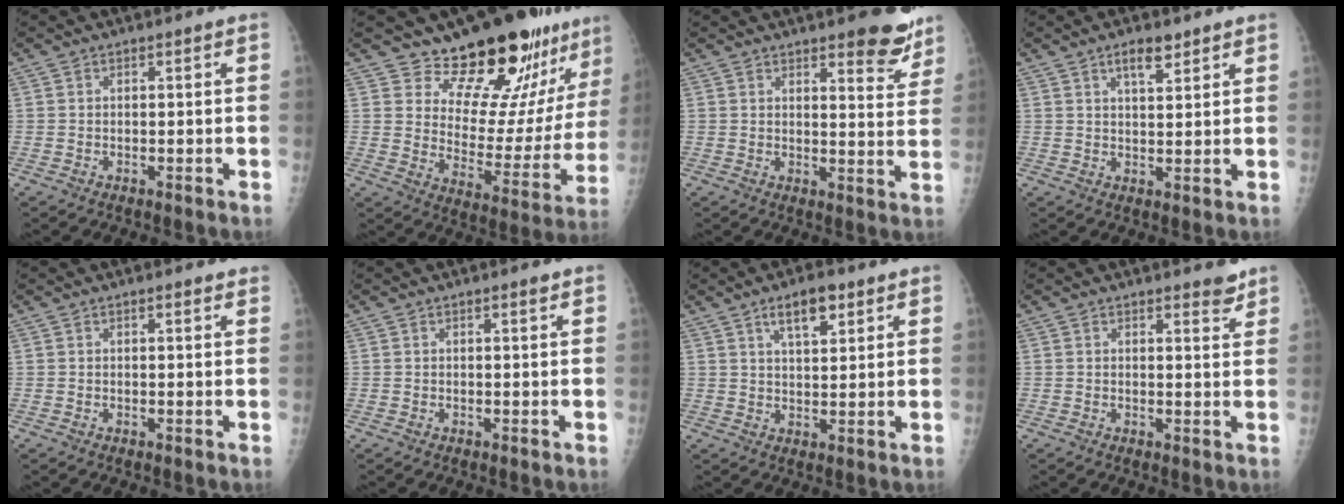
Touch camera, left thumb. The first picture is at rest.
{"total": 19.5, "force": [16.8, 6.2, 7.8], "torque": [-0.047, -0.146, 0.226]}
{"total": 8.3, "force": [6.1, 2.5, 5.0], "torque": [-0.032, -0.041, 0.074]}
{"total": 4.3, "force": [2.9, 1.6, 2.8], "torque": [-0.031, -0.017, 0.049]}
{"total": 1.3, "force": [0.9, 0.4, 0.8], "torque": [-0.010, -0.002, 0.011]}
{"total": 0.7, "force": [0.5, 0.0, 0.5], "torque": [-0.008, -0.002, 0.007]}
{"total": 6.4, "force": [3.7, 2.6, 4.6], "torque": [-0.057, -0.016, 0.061]}
{"total": 2.4, "force": [2.1, 0.7, 1.0], "torque": [-0.002, -0.016, 0.025]}